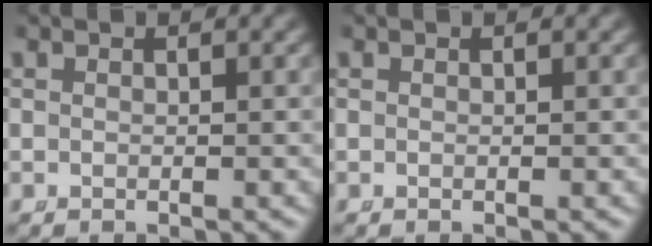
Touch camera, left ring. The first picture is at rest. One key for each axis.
{"total": 0.0}